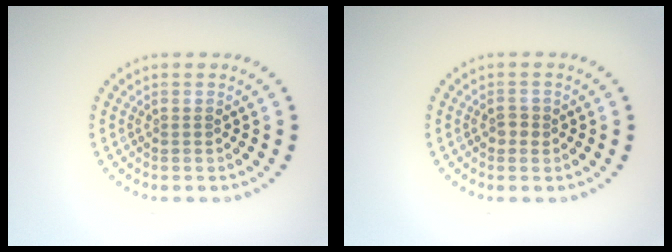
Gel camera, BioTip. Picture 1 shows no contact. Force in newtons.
{"total": 1.1, "press": 1.1, "slide": 0.3}